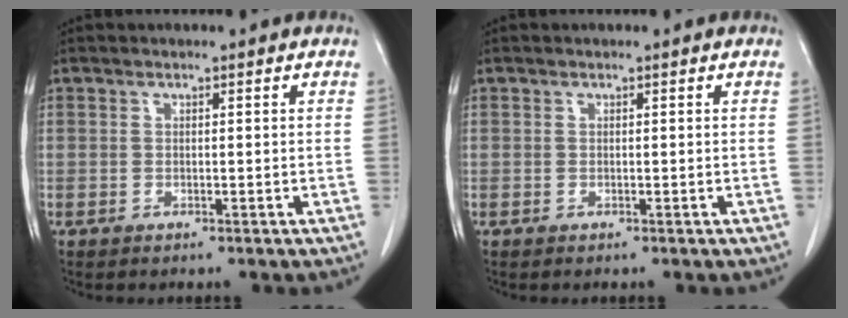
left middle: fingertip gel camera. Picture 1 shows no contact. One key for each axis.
{"total": 0.0}